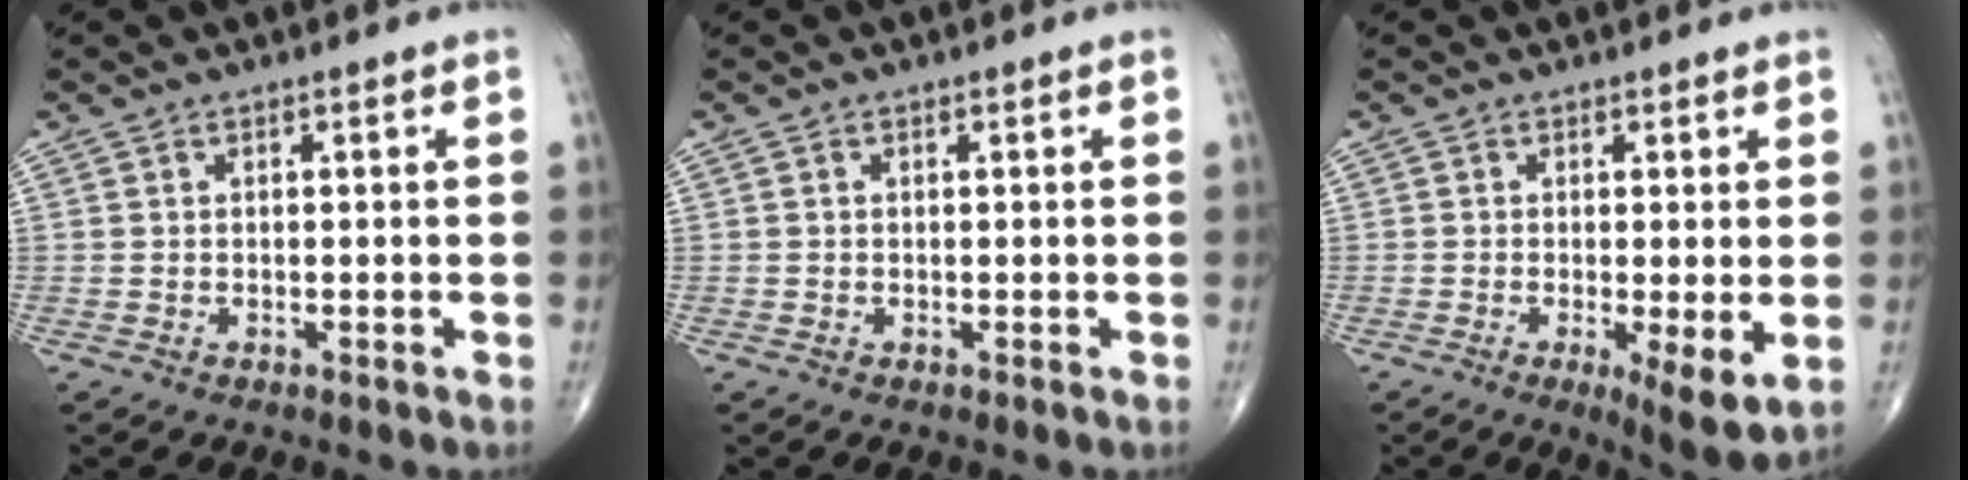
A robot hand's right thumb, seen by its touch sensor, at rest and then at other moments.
{"total": 0.0}
{"total": 6.3, "force": [-1.2, 1.5, 6.0], "torque": [-0.097, -0.021, -0.021]}